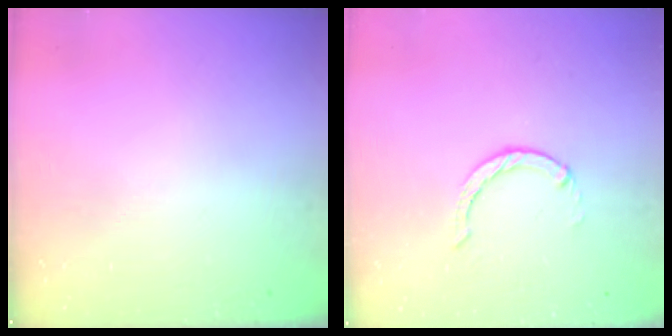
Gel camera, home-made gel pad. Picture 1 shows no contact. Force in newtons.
{"total": 0.6, "press": 0.6, "slide": 0.2}